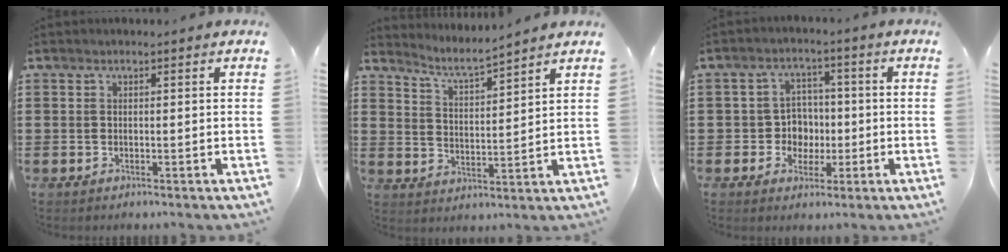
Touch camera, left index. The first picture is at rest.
{"total": 4.4, "force": [4.1, -0.2, 1.6], "torque": [-0.049, -0.025, 0.066]}
{"total": 5.0, "force": [-0.6, 4.6, 1.7], "torque": [-0.050, 0.012, -0.012]}